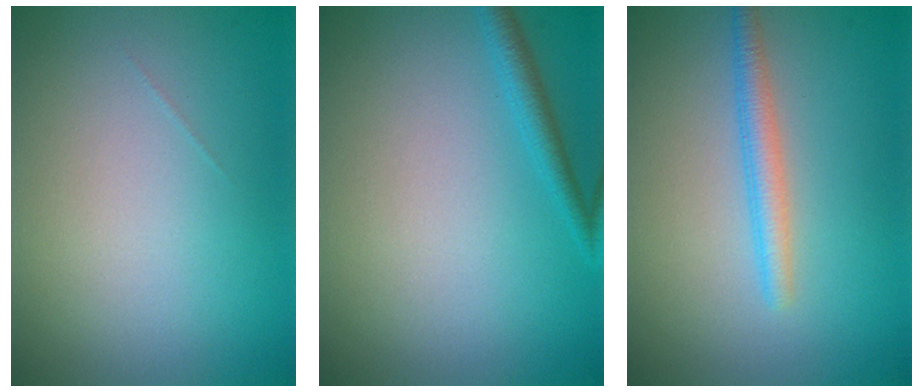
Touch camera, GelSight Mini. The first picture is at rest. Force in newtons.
{"total": 2.3, "press": 2.3, "slide": 0.0}
{"total": 2.1, "press": 2.1, "slide": 0.2}